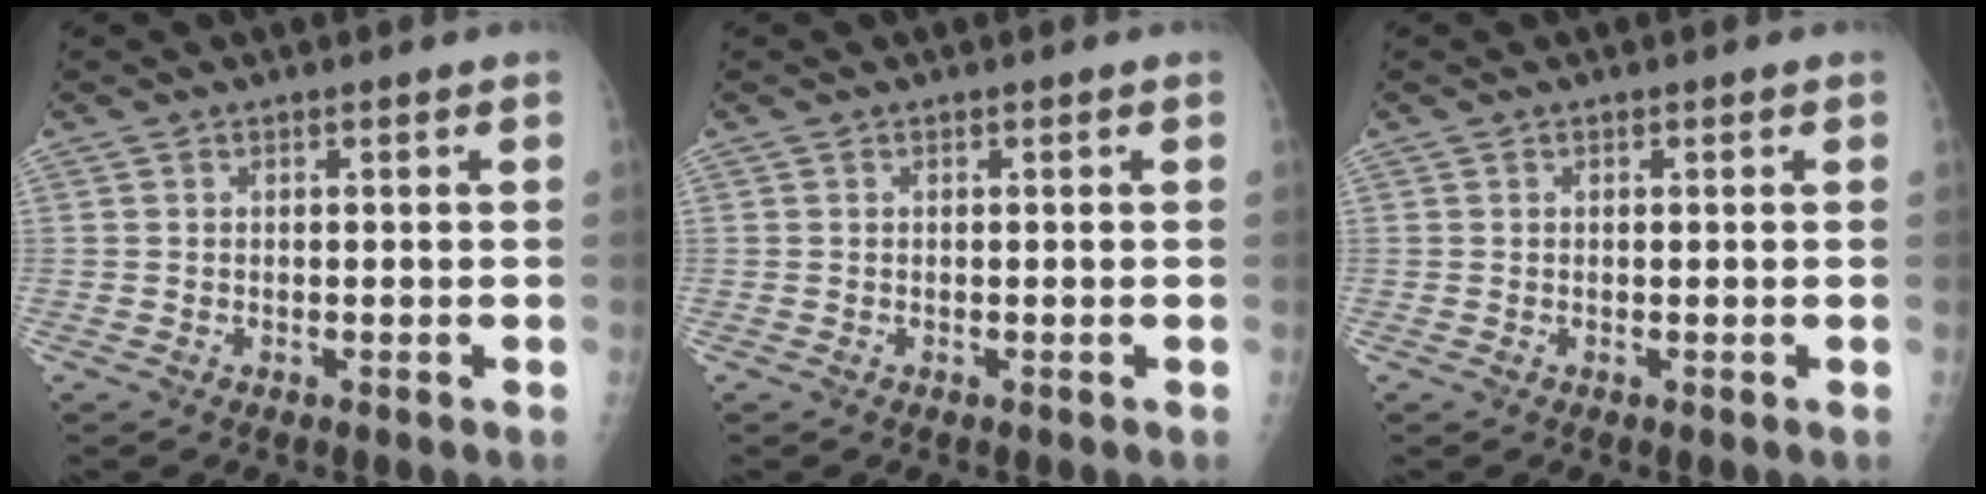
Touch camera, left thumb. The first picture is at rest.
{"total": 0.0}
{"total": 0.8, "force": [0.4, 0.5, 0.5], "torque": [-0.004, 0.000, 0.002]}